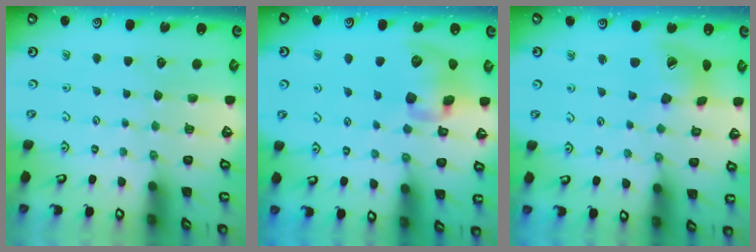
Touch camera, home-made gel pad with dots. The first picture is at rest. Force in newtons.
{"total": 13.6, "press": 13.4, "slide": 2.1}
{"total": 12.6, "press": 12.5, "slide": 1.9}